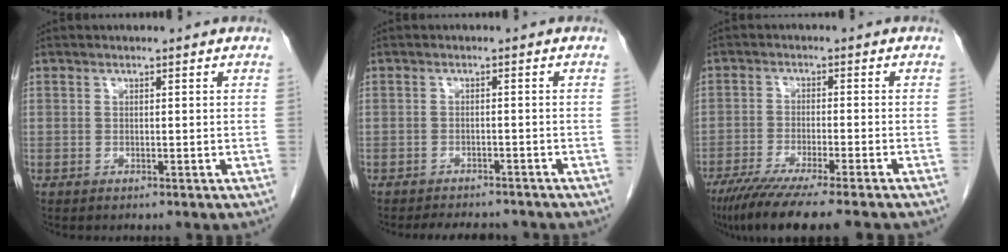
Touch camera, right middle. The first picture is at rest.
{"total": 6.8, "force": [-6.1, 2.0, 2.0], "torque": [-0.028, -0.002, -0.079]}
{"total": 12.3, "force": [-9.9, -0.1, 7.3], "torque": [-0.103, -0.034, -0.155]}